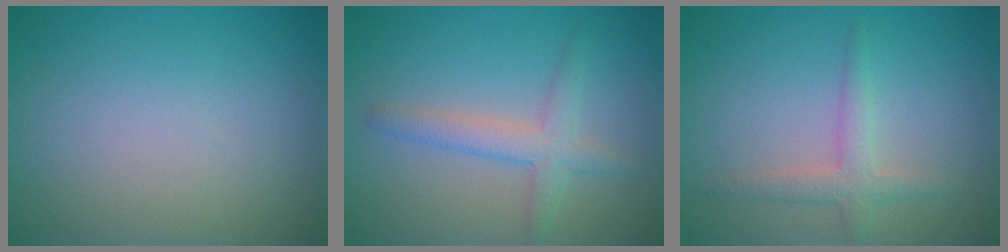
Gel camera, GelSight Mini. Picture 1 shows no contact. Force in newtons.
{"total": 2.8, "press": 2.8, "slide": 0.2}
{"total": 2.3, "press": 2.3, "slide": 0.1}